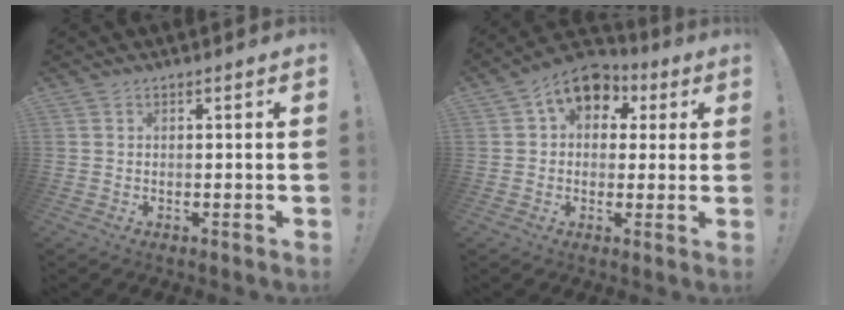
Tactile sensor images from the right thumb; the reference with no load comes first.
{"total": 10.5, "force": [4.8, 7.6, 5.6], "torque": [-0.080, -0.015, 0.092]}